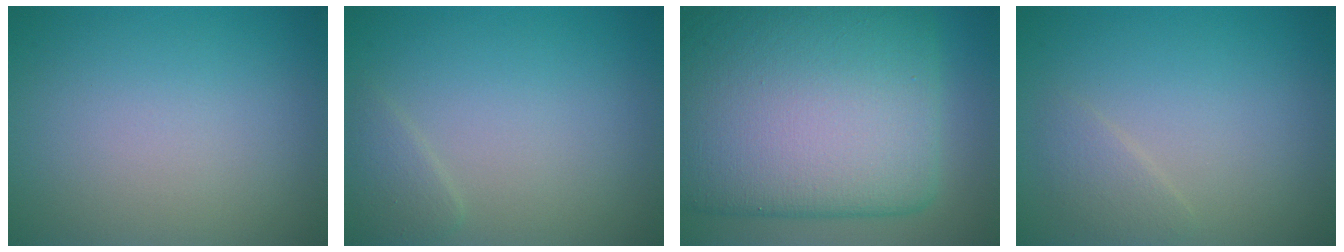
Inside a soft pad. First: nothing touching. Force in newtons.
{"total": 1.3, "press": 1.3, "slide": 0.1}
{"total": 17.9, "press": 17.9, "slide": 0.3}
{"total": 1.4, "press": 1.4, "slide": 0.1}